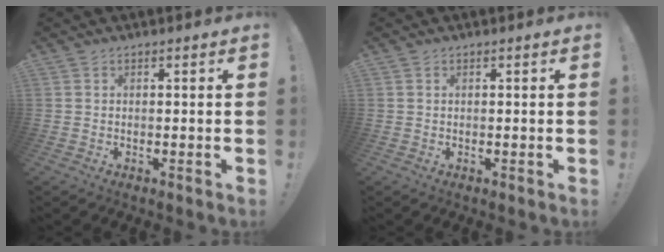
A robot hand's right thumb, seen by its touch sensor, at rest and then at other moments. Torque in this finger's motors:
{"motor_torque": [-0.05, -0.10, -0.06, 0.18, 0.00]}